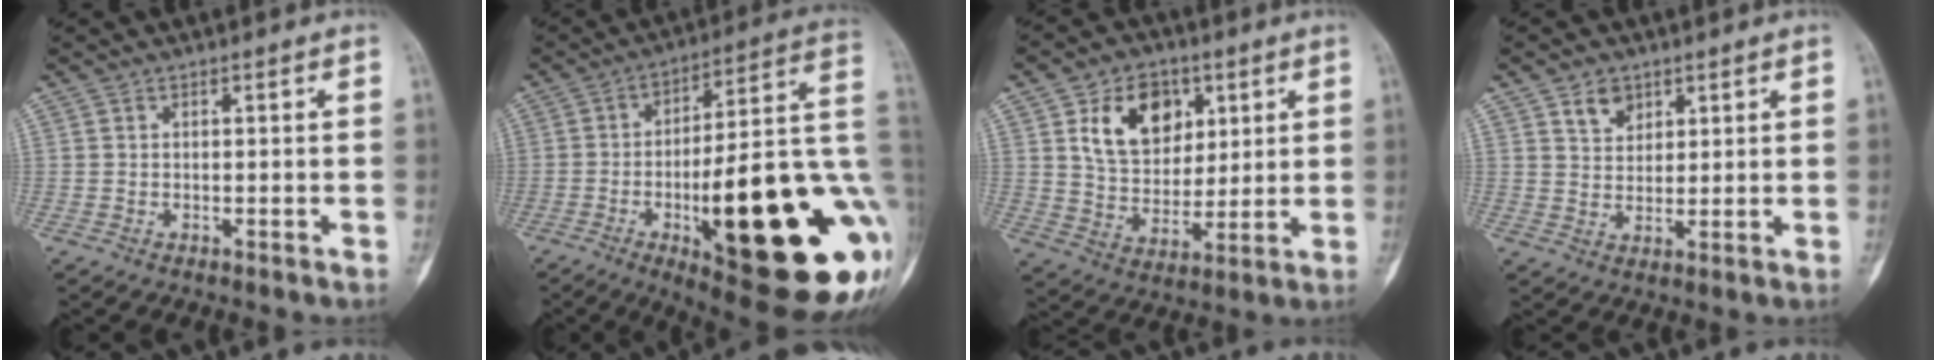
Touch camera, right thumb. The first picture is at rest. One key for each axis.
{"total": 34.9, "fx": -7.5, "fy": 9.9, "fz": 32.6, "tx": -0.386, "ty": 0.009, "tz": -0.098}
{"total": 13.8, "fx": 5.2, "fy": 9.8, "fz": 8.2, "tx": -0.093, "ty": -0.019, "tz": 0.096}
{"total": 4.6, "fx": 2.7, "fy": 3.2, "fz": 1.8, "tx": -0.012, "ty": -0.019, "tz": 0.051}